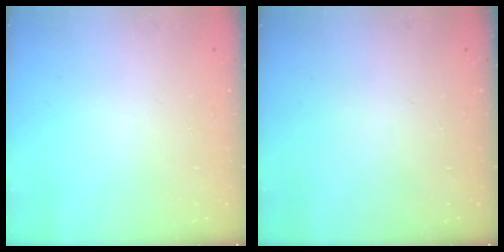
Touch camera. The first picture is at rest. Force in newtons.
{"total": 0.0}